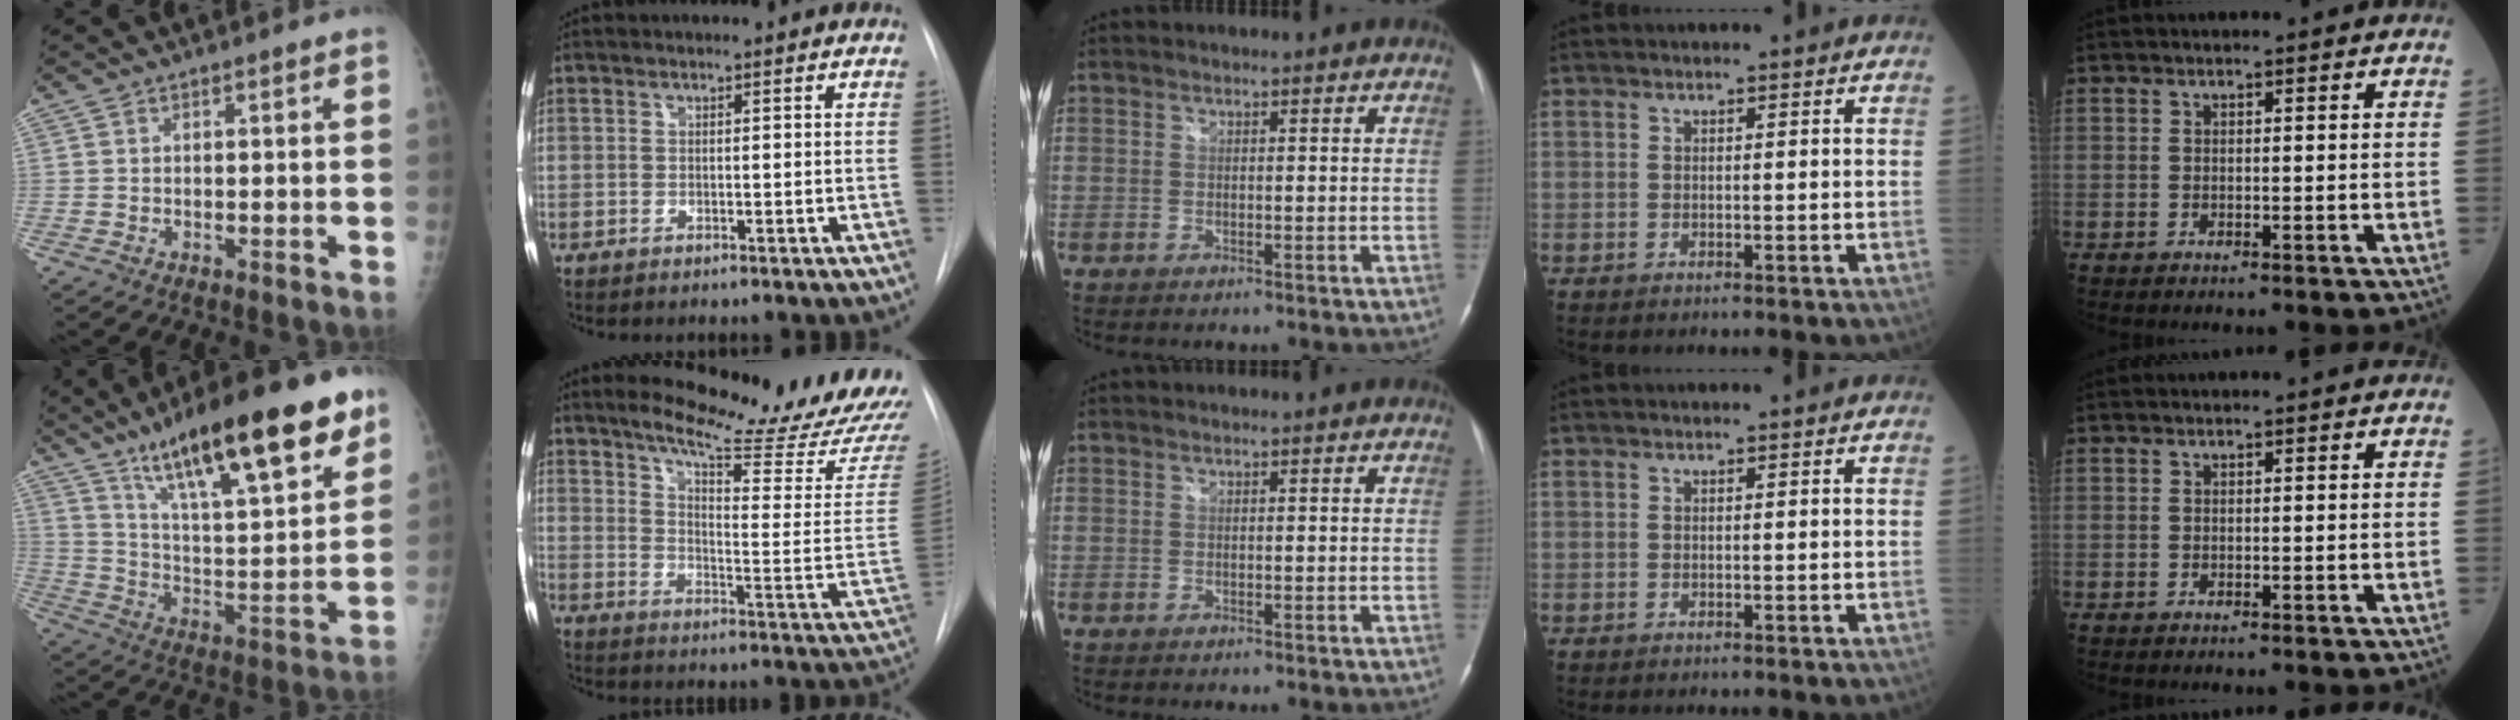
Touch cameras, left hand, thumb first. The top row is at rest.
{"thumb": {"total": 27.0, "force": [16.5, 6.9, 20.2], "torque": [-0.295, -0.045, 0.271]}, "index": {"total": 21.1, "force": [19.2, 1.2, 8.7], "torque": [-0.130, -0.104, 0.243]}}